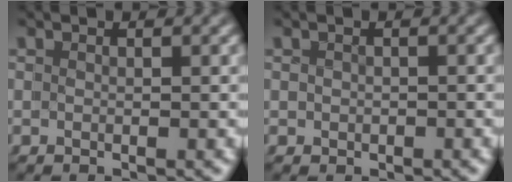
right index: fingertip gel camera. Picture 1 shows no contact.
{"total": 0.7, "force": [-0.1, 0.1, -0.7], "torque": [0.015, -0.006, -0.002]}